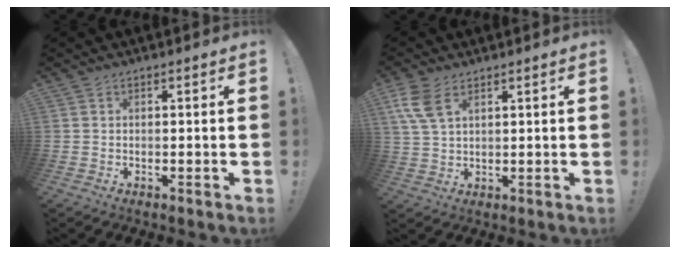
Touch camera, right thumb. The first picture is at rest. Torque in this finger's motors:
{"motor_torque": [0.02, 0.22, 0.27, 0.22, 0.01]}